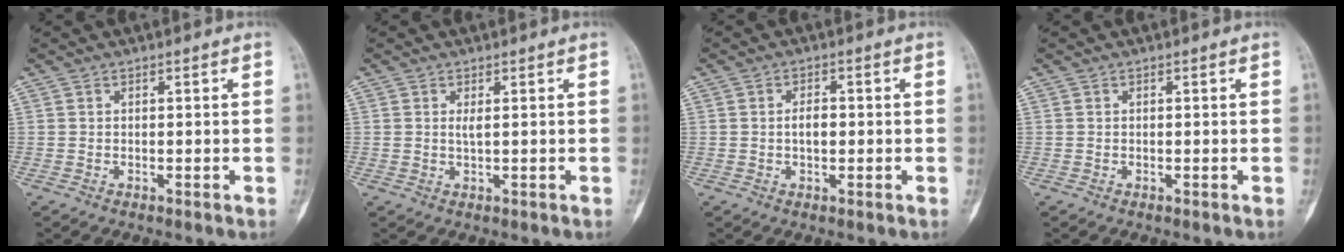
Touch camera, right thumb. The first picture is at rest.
{"total": 1.2, "force": [0.4, 0.3, 1.1], "torque": [-0.023, -0.004, 0.010]}
{"total": 2.8, "force": [-0.1, 1.6, 2.3], "torque": [-0.034, 0.005, -0.005]}
{"total": 0.0}